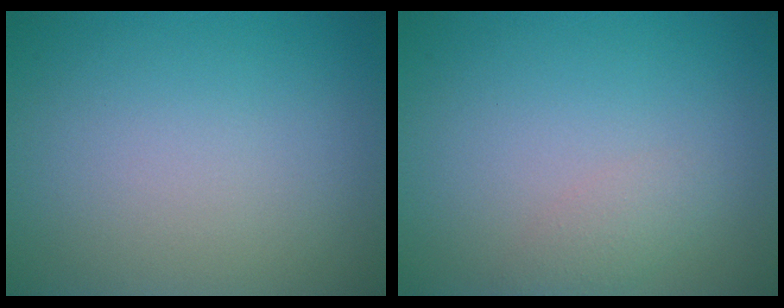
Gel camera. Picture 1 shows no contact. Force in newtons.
{"total": 1.4, "press": 1.4, "slide": 0.1}